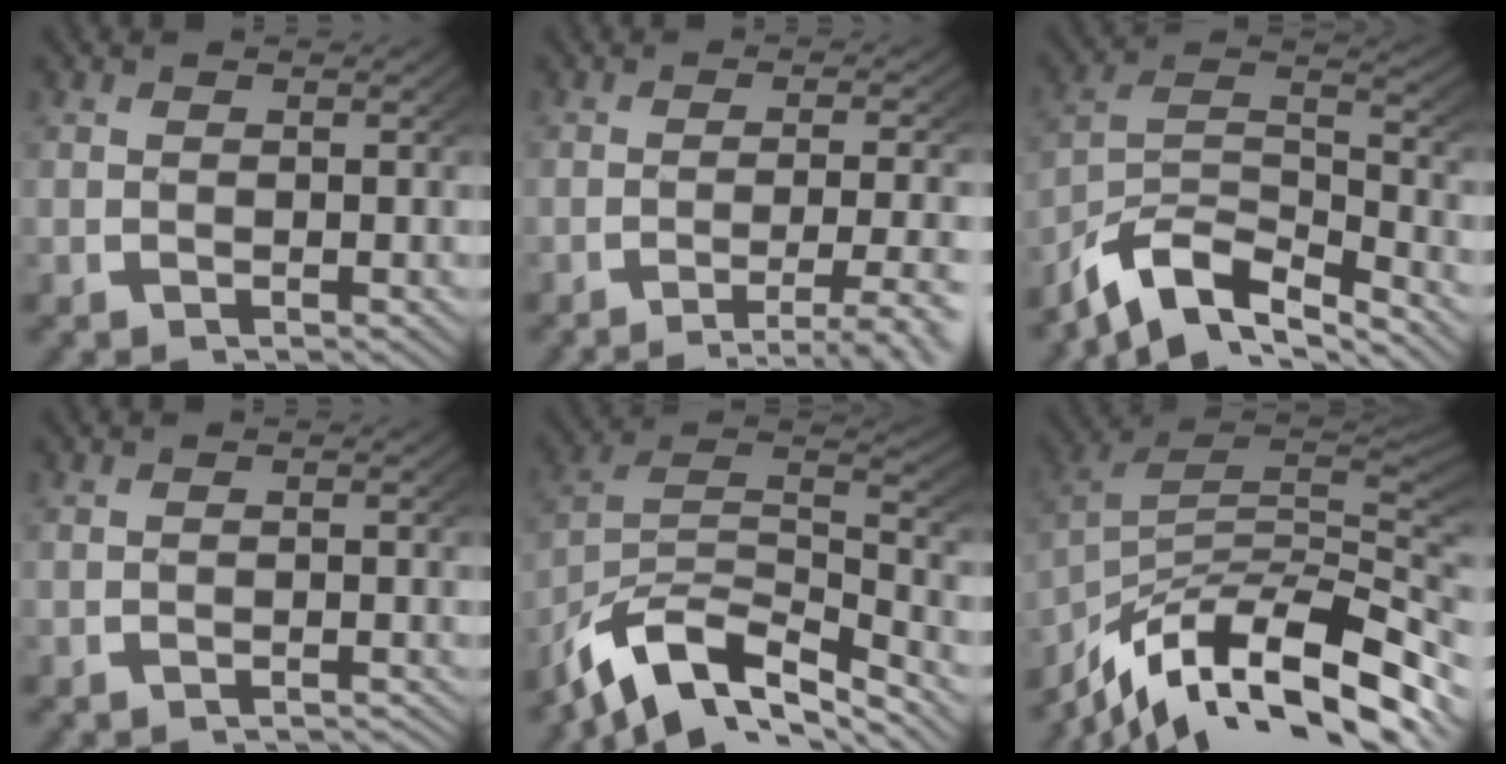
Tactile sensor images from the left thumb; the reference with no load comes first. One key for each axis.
{"total": 6.2, "fx": -4.3, "fy": 2.1, "fz": 3.9, "tx": -0.059, "ty": -0.010, "tz": -0.060}
{"total": 10.0, "fx": -4.3, "fy": 5.9, "fz": 6.9, "tx": -0.139, "ty": -0.026, "tz": -0.063}
{"total": 1.9, "fx": -1.8, "fy": 0.2, "fz": 0.3, "tx": -0.003, "ty": -0.003, "tz": -0.027}
{"total": 12.1, "fx": -4.3, "fy": 7.3, "fz": 8.6, "tx": -0.172, "ty": -0.029, "tz": -0.061}
{"total": 16.3, "fx": -5.4, "fy": 9.8, "fz": 11.9, "tx": -0.199, "ty": -0.039, "tz": -0.066}